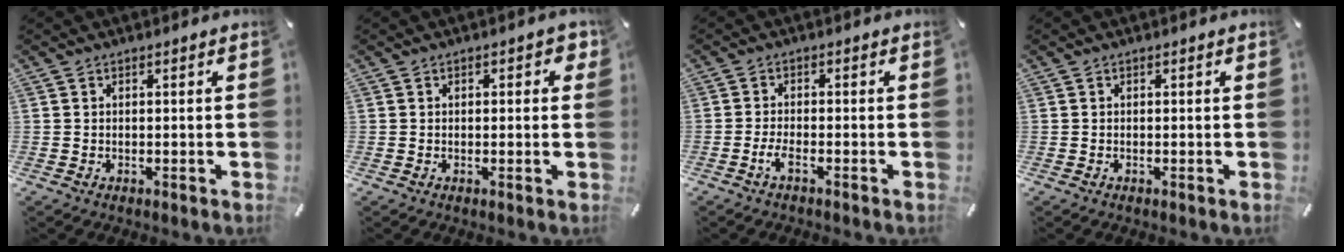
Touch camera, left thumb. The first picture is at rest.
{"total": 2.1, "force": [0.2, 1.3, 1.6], "torque": [-0.007, -0.001, -0.003]}
{"total": 2.9, "force": [-1.6, 0.7, 2.3], "torque": [-0.053, -0.002, -0.033]}
{"total": 0.0}